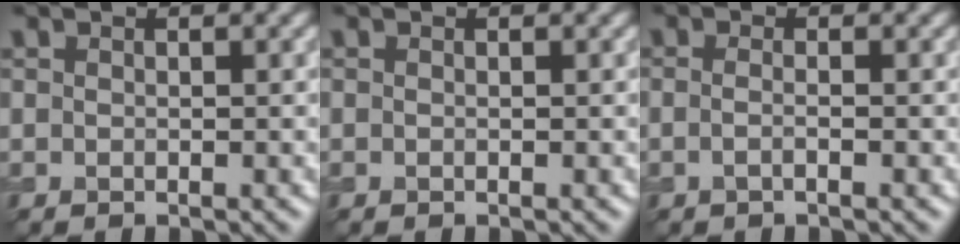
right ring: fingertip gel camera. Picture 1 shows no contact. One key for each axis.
{"total": 0.0}
{"total": 1.3, "fx": -0.3, "fy": 0.5, "fz": 1.1, "tx": -0.018, "ty": -0.006, "tz": -0.014}